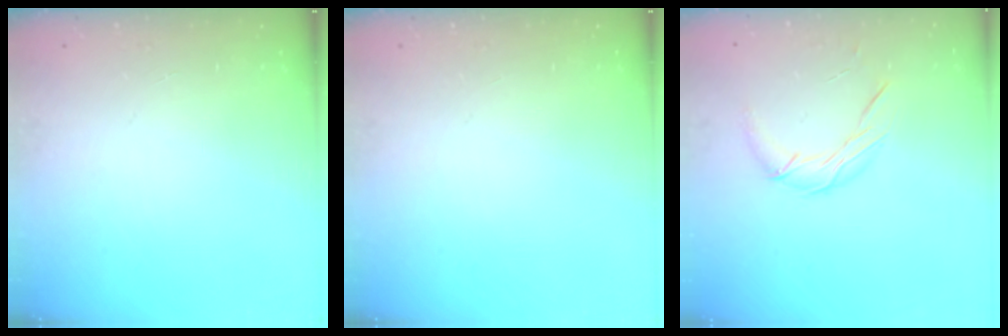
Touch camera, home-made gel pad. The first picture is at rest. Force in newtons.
{"total": 0.0}
{"total": 7.9, "press": 7.9, "slide": 0.2}